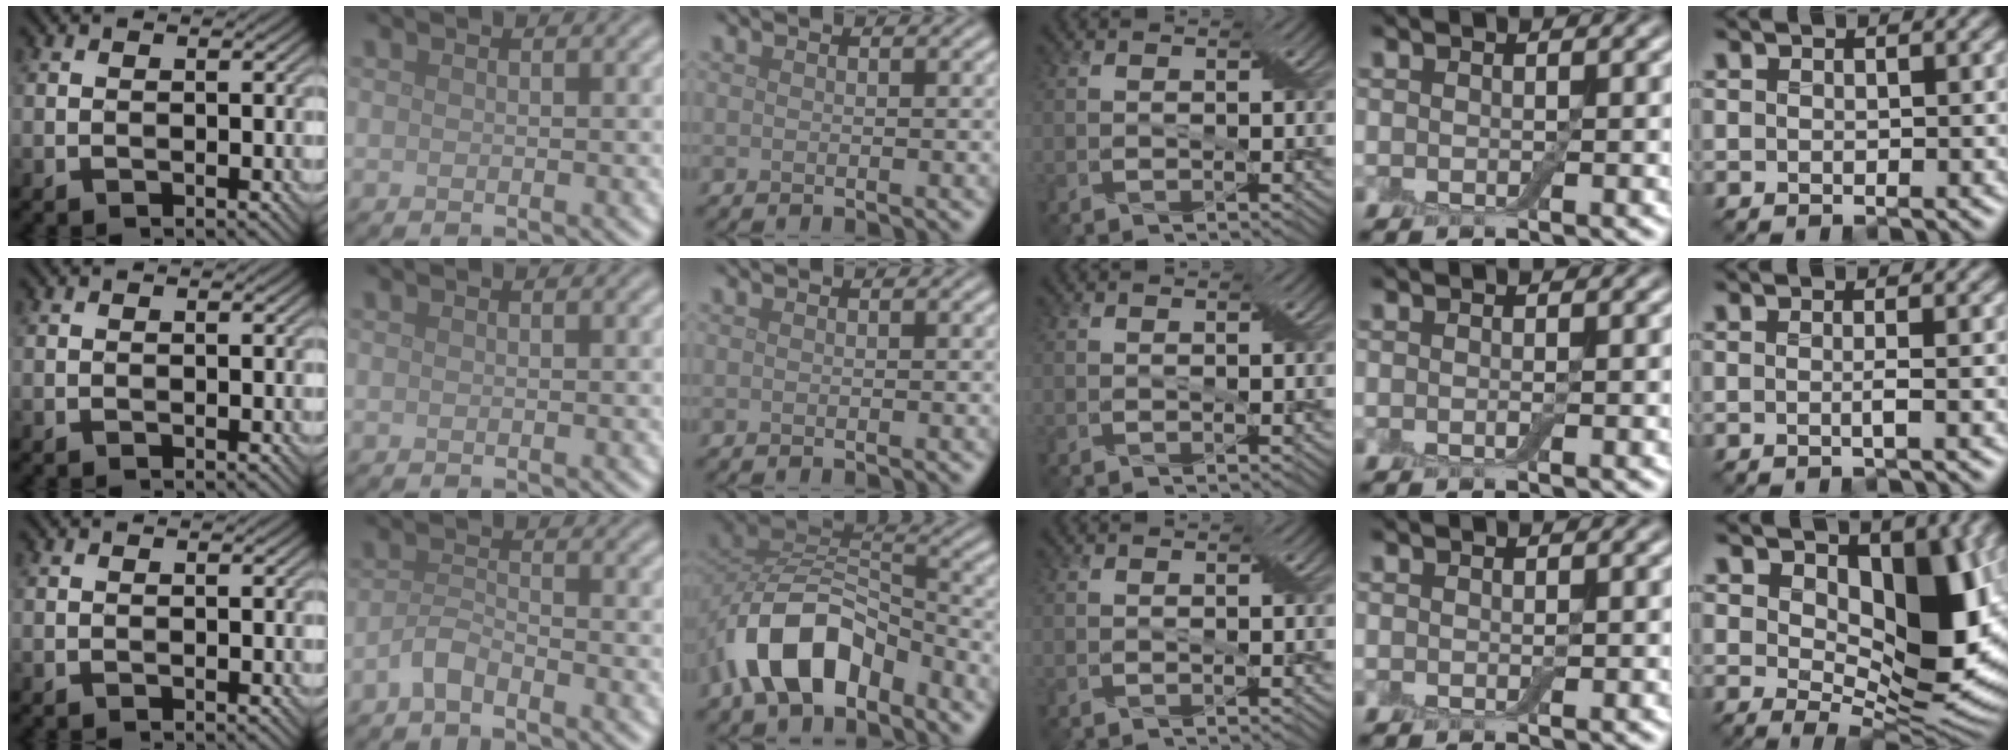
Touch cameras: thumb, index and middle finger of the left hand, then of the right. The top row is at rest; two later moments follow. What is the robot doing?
{"motion": "extract", "object": "drawer"}